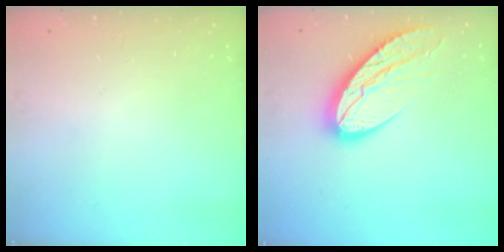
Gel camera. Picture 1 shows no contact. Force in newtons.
{"total": 12.8, "press": 12.8, "slide": 1.0}